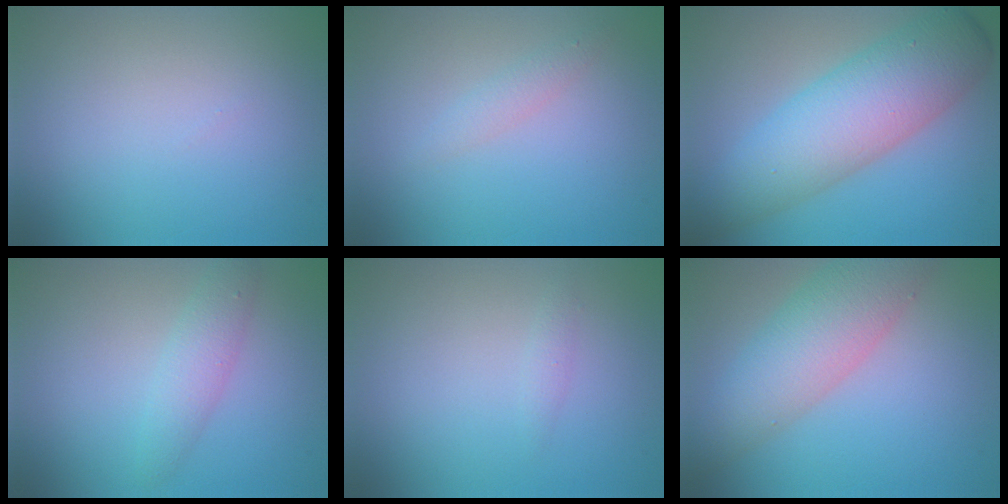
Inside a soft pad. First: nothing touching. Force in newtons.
{"total": 1.1, "press": 1.1, "slide": 0.0}
{"total": 8.2, "press": 8.2, "slide": 0.3}
{"total": 2.4, "press": 2.4, "slide": 0.1}
{"total": 0.7, "press": 0.7, "slide": 0.0}
{"total": 6.5, "press": 6.5, "slide": 0.2}